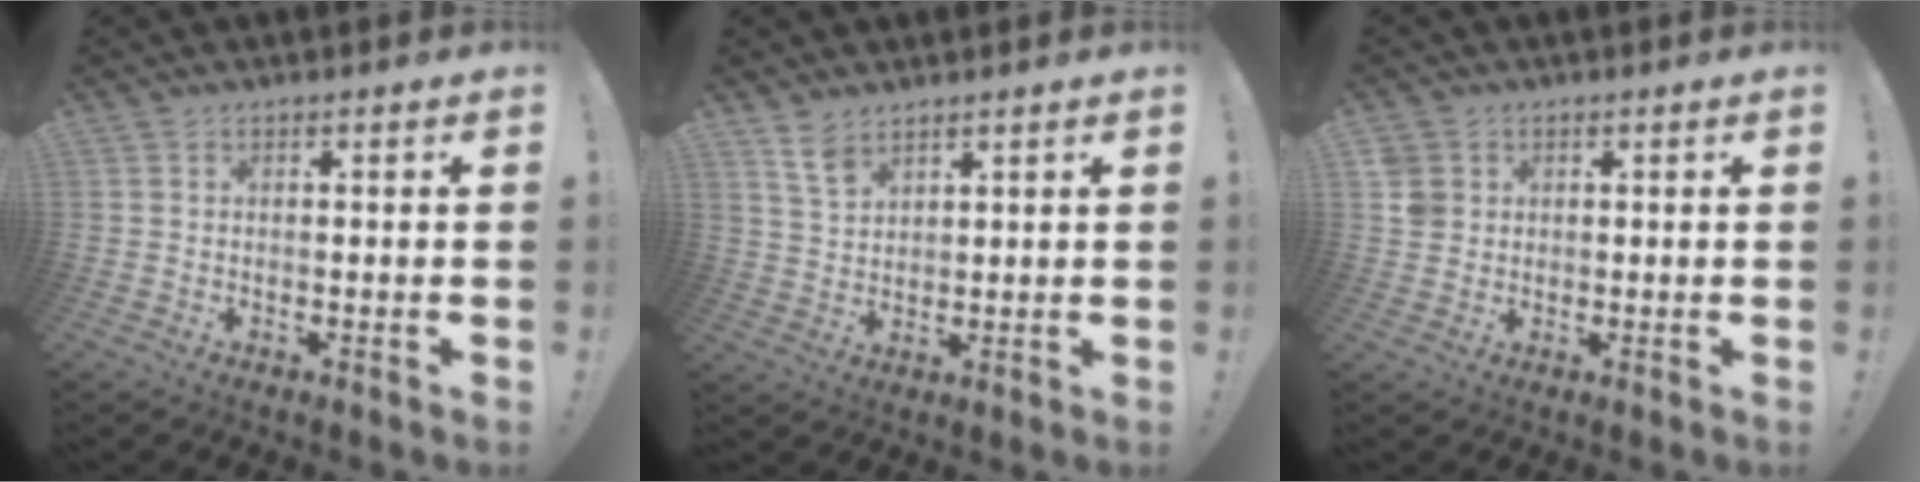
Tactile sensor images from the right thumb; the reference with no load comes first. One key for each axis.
{"total": 6.1, "fx": 4.5, "fy": 2.8, "fz": 2.8, "tx": -0.044, "ty": -0.025, "tz": 0.085}
{"total": 4.0, "fx": 1.2, "fy": 3.6, "fz": 1.1, "tx": -0.024, "ty": 0.002, "tz": 0.023}